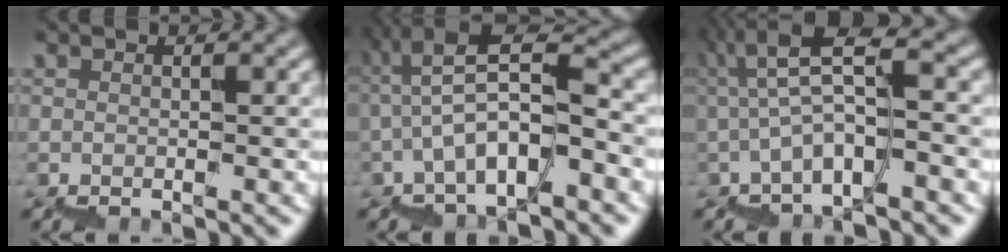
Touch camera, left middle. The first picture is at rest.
{"total": 6.0, "force": [-1.3, 1.8, 5.6], "torque": [-0.096, 0.028, -0.023]}
{"total": 5.4, "force": [-0.7, 1.1, 5.3], "torque": [-0.092, 0.030, -0.013]}